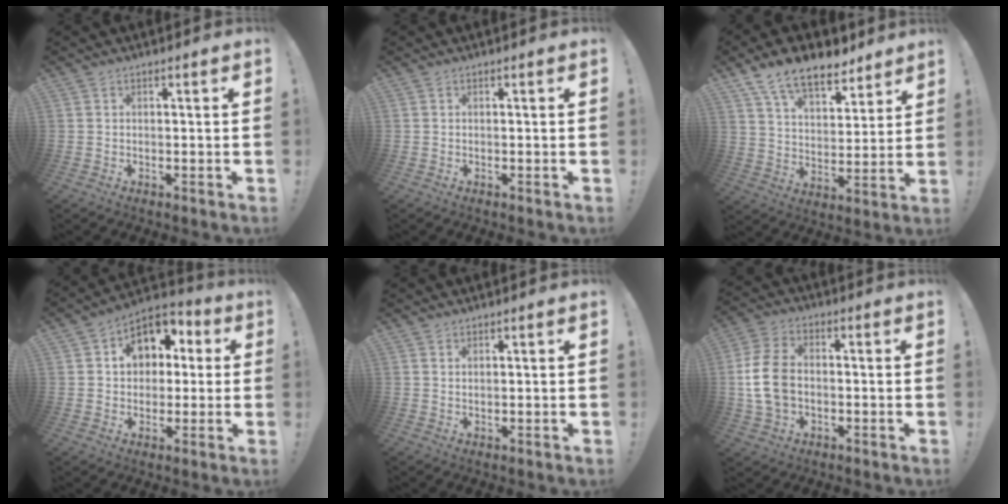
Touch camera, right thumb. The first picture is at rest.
{"total": 0.0}
{"total": 14.4, "force": [10.5, 6.7, 7.1], "torque": [-0.121, -0.066, 0.191]}
{"total": 10.9, "force": [3.2, 8.8, 5.6], "torque": [-0.072, -0.012, 0.064]}
{"total": 1.1, "force": [0.9, 0.2, 0.5], "torque": [-0.006, -0.002, 0.017]}
{"total": 11.9, "force": [-0.7, 8.5, 8.2], "torque": [-0.164, 0.009, -0.010]}